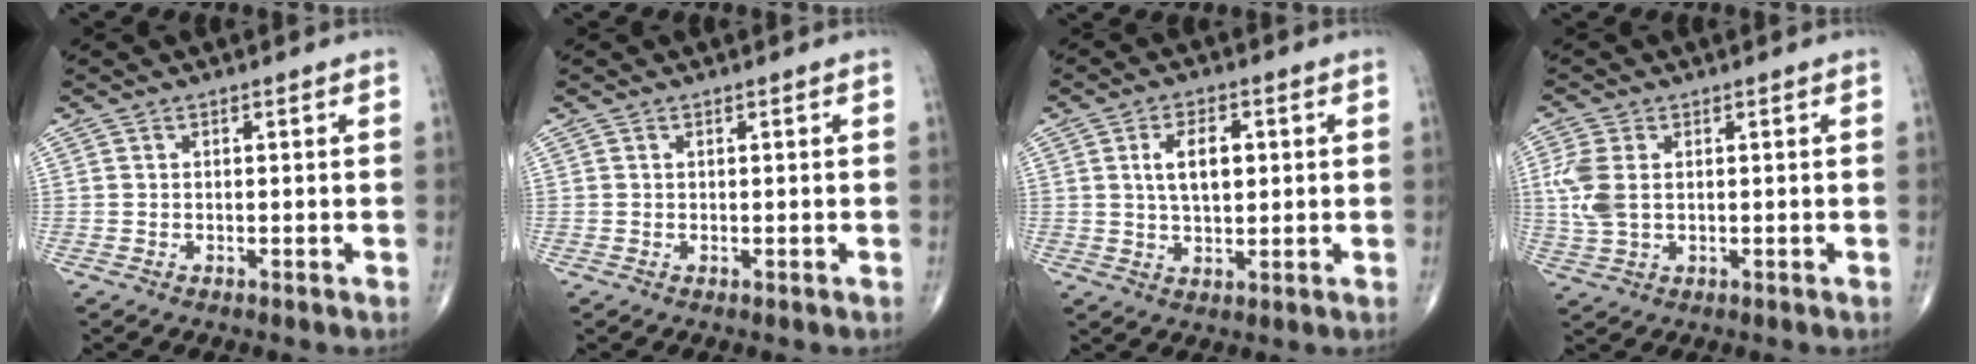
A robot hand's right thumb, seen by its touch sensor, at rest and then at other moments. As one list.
[{"total": 0.0}, {"total": 7.3, "force": [1.5, 4.0, 5.9], "torque": [-0.092, -0.001, 0.025]}, {"total": 6.4, "force": [0.8, 4.1, 4.9], "torque": [-0.127, 0.004, 0.019]}]